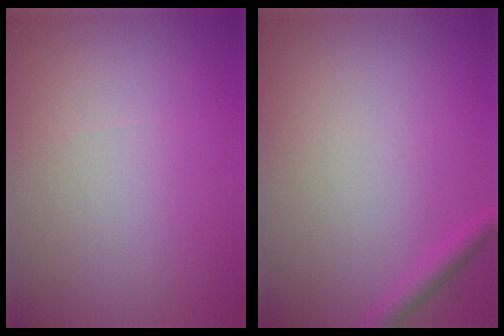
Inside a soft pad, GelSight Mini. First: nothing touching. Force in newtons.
{"total": 1.5, "press": 1.5, "slide": 0.2}